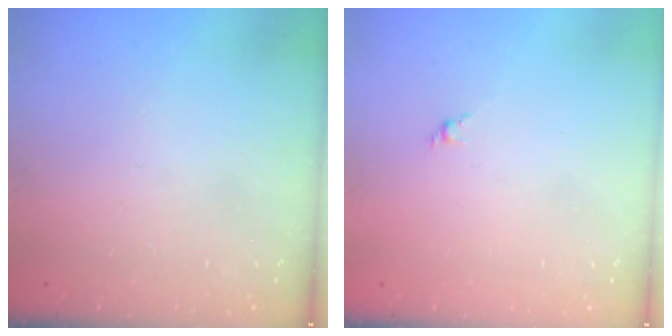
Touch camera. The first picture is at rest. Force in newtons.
{"total": 1.6, "press": 1.5, "slide": 0.6}